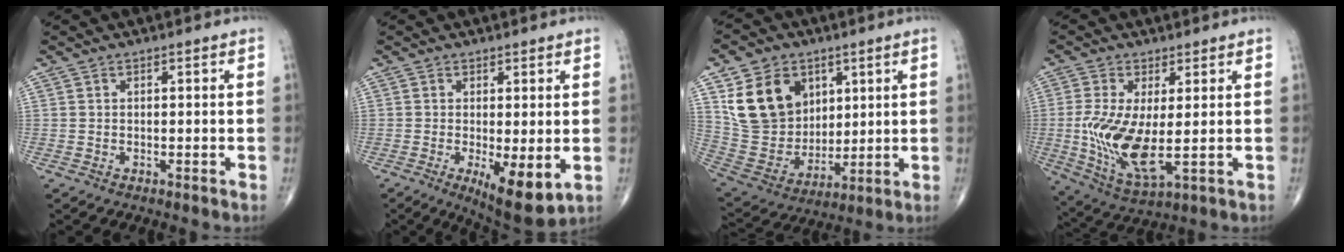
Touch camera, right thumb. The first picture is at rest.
{"total": 8.7, "force": [-1.9, 2.9, 8.0], "torque": [-0.121, -0.026, -0.023]}
{"total": 16.6, "force": [6.6, 12.7, 8.4], "torque": [-0.124, -0.026, 0.141]}
{"total": 12.5, "force": [-0.6, 4.7, 11.5], "torque": [-0.242, -0.026, -0.001]}